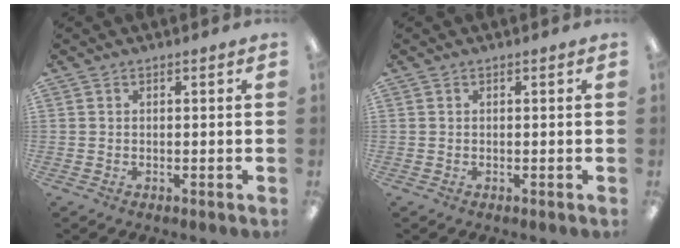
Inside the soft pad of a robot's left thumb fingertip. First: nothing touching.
{"total": 0.0}